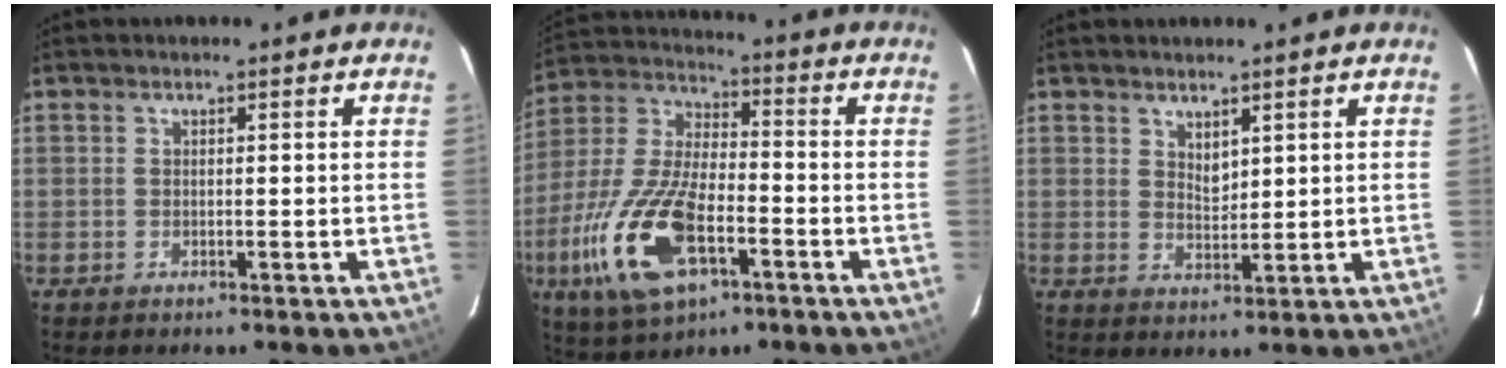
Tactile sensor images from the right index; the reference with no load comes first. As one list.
[{"total": 19.4, "force": [-7.8, 8.7, 15.5], "torque": [-0.345, -0.023, -0.142]}, {"total": 2.8, "force": [2.0, 1.3, 1.5], "torque": [-0.021, -0.003, 0.037]}]